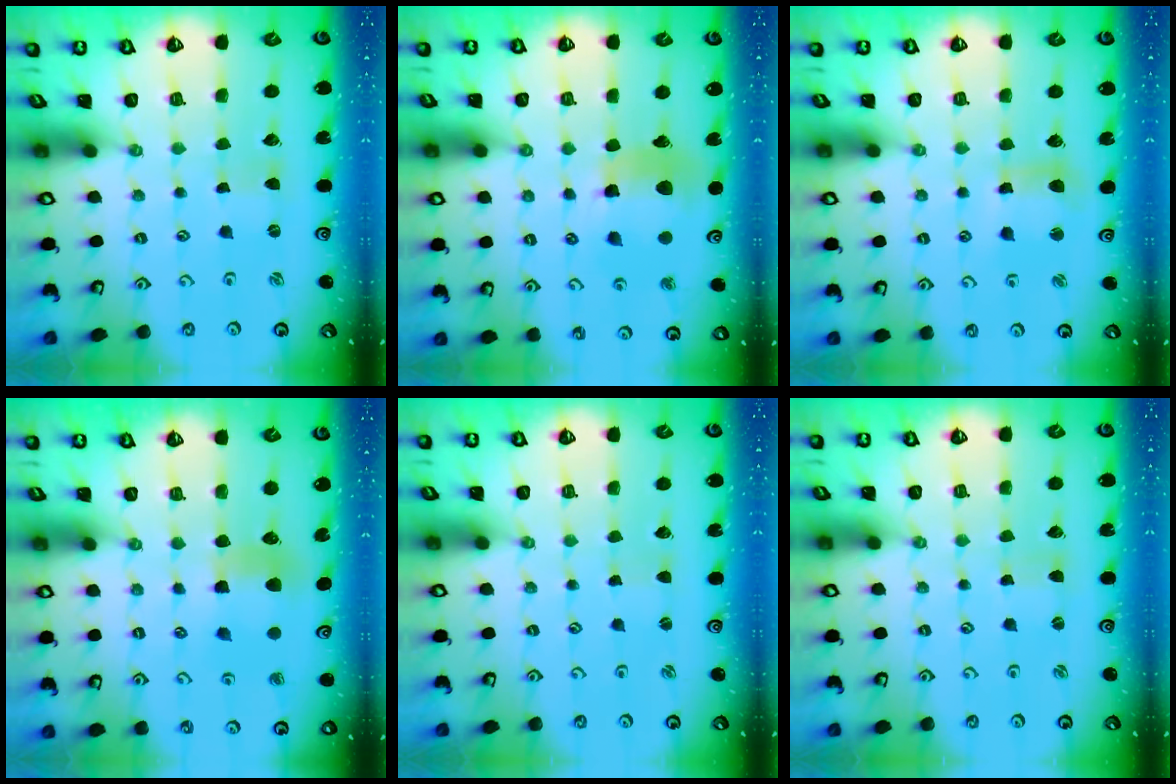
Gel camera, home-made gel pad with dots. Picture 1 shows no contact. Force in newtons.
{"total": 12.5, "press": 12.5, "slide": 1.4}
{"total": 6.6, "press": 6.5, "slide": 1.1}
{"total": 6.7, "press": 6.7, "slide": 0.6}
{"total": 0.7, "press": 0.7, "slide": 0.1}
{"total": 1.7, "press": 1.7, "slide": 0.3}